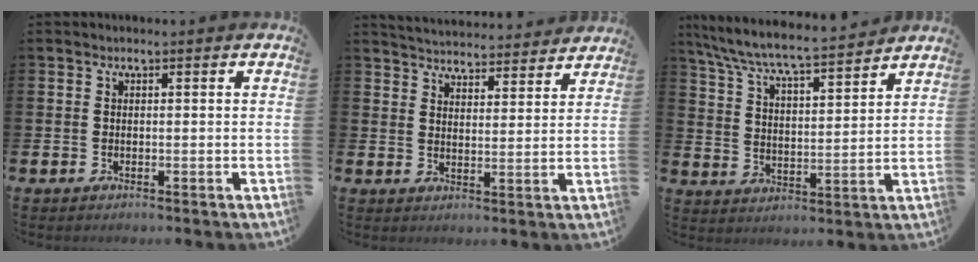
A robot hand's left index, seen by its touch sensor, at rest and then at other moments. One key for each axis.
{"total": 4.8, "fx": 4.8, "fy": 0.5, "fz": -0.1, "tx": -0.014, "ty": -0.038, "tz": 0.084}
{"total": 7.2, "fx": 6.8, "fy": 0.2, "fz": 2.3, "tx": -0.077, "ty": -0.051, "tz": 0.115}